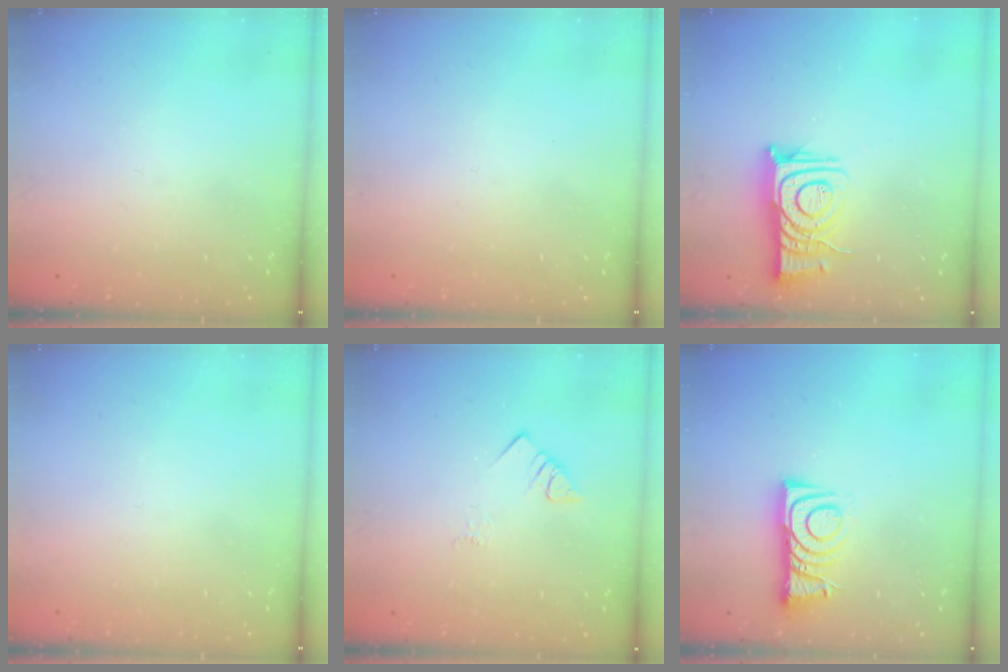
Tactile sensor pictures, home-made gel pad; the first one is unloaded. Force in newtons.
{"total": 1.7, "press": 1.6, "slide": 0.1}
{"total": 11.3, "press": 11.2, "slide": 1.3}
{"total": 1.6, "press": 1.6, "slide": 0.1}
{"total": 2.7, "press": 2.7, "slide": 0.3}
{"total": 7.2, "press": 7.2, "slide": 0.8}